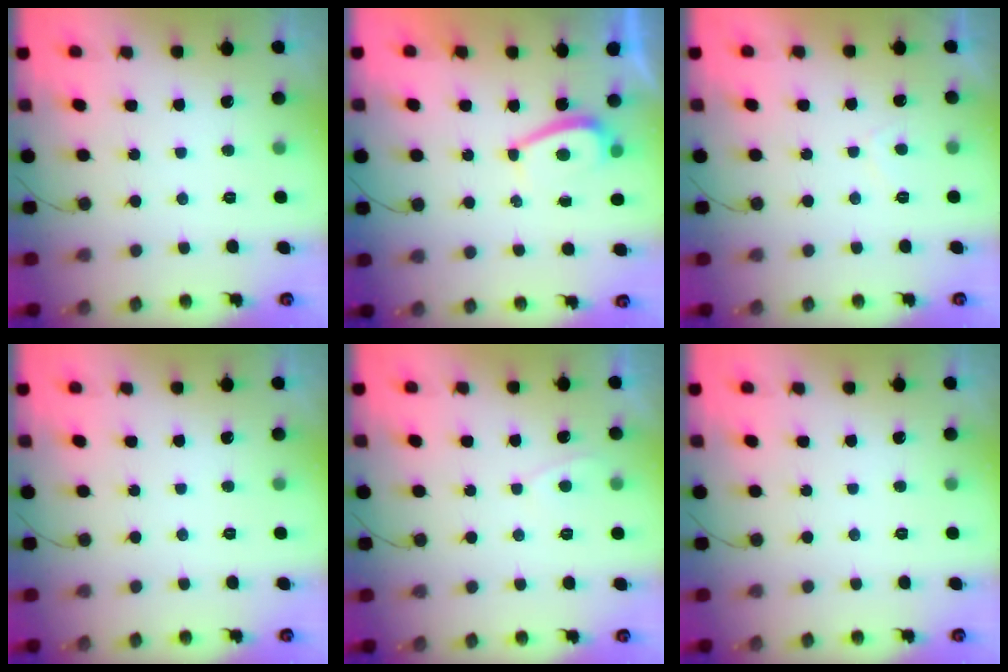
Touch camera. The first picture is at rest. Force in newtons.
{"total": 2.4, "press": 2.3, "slide": 0.6}
{"total": 2.1, "press": 2.0, "slide": 0.7}
{"total": 0.0}
{"total": 2.3, "press": 2.3, "slide": 0.2}
{"total": 0.0}